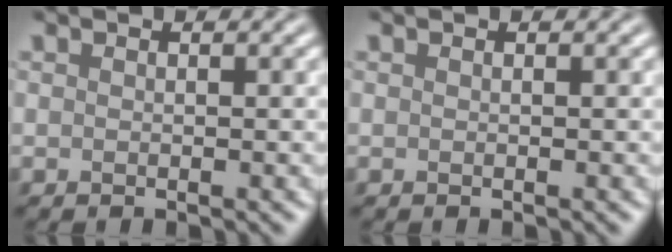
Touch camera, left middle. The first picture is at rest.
{"total": 0.0}